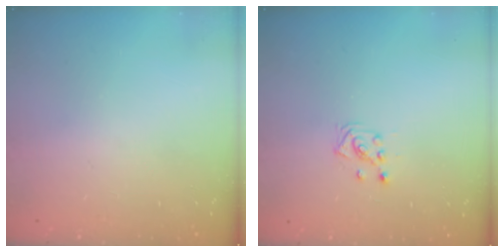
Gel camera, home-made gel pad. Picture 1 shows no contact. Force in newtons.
{"total": 2.6, "press": 2.5, "slide": 0.7}